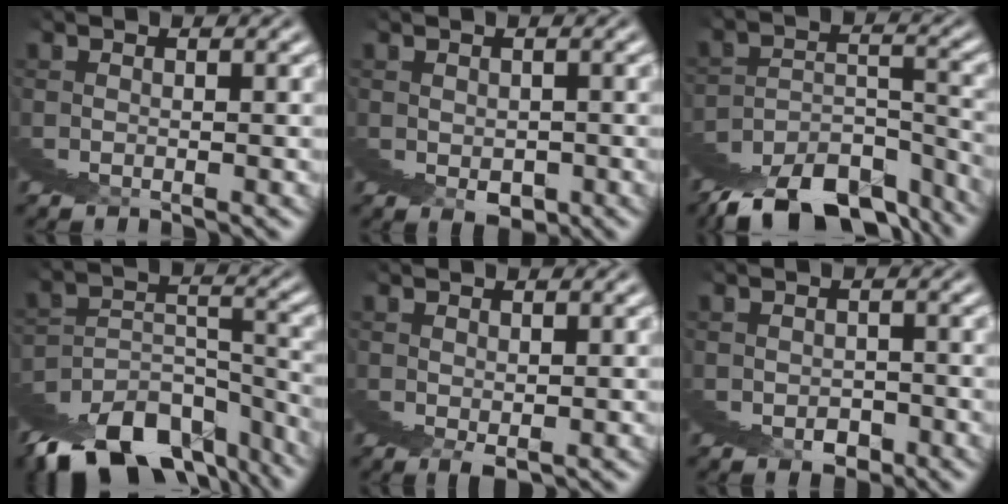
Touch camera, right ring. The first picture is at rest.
{"total": 0.6, "force": [0.5, 0.0, -0.3], "torque": [0.028, 0.015, 0.000]}
{"total": 9.0, "force": [-8.9, -1.2, 0.1], "torque": [0.015, -0.003, -0.140]}
{"total": 8.5, "force": [-8.5, -0.3, 1.1], "torque": [-0.002, -0.012, -0.129]}
{"total": 1.3, "force": [1.1, -0.6, 0.2], "torque": [0.021, 0.028, 0.004]}
{"total": 0.9, "force": [0.5, 0.5, -0.5], "torque": [0.015, 0.013, 0.002]}